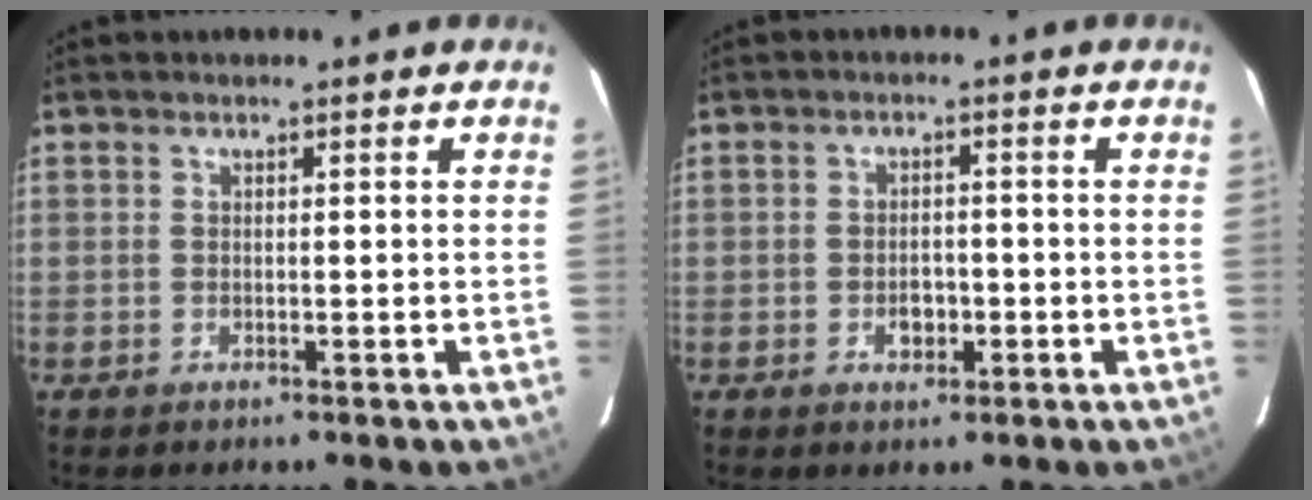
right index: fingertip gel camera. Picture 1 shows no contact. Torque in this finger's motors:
{"motor_torque": [0.04, -0.05, -0.03, 0.00]}